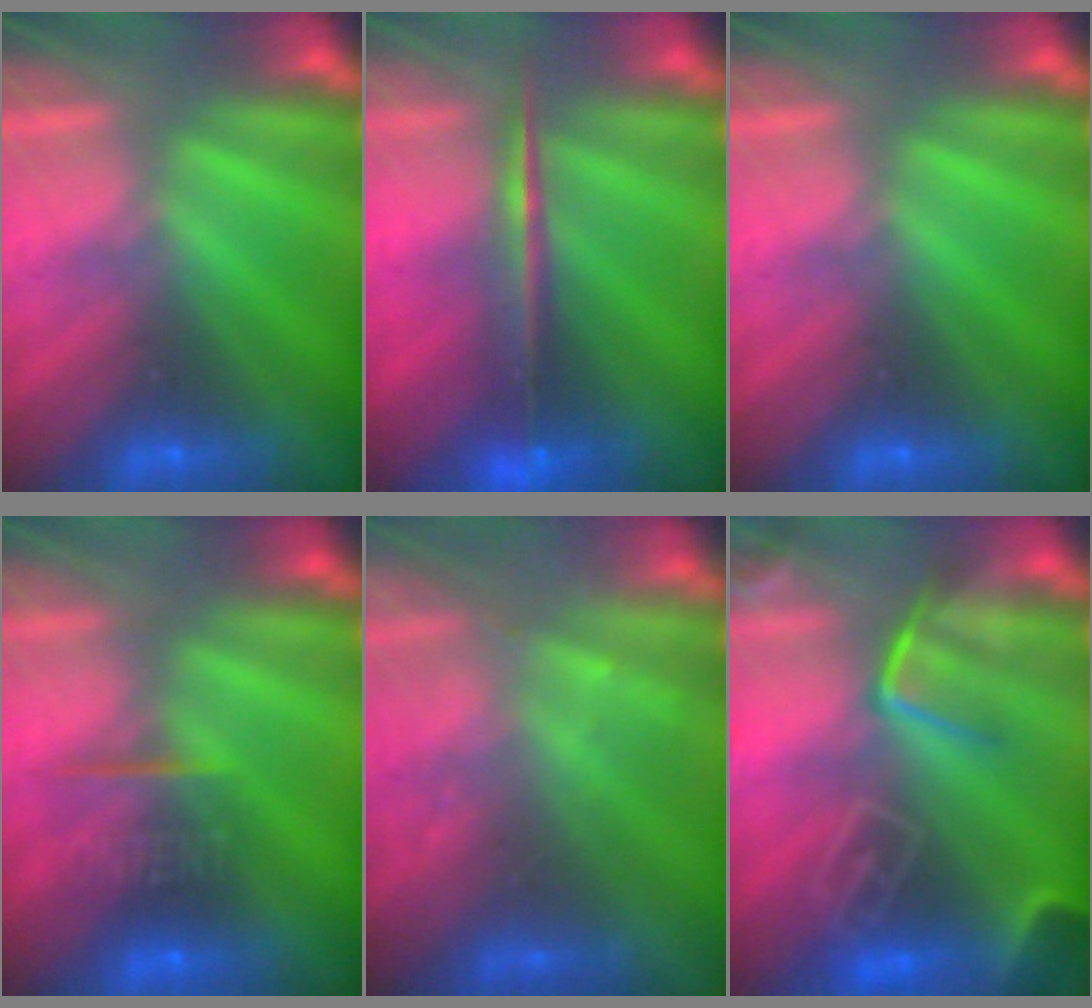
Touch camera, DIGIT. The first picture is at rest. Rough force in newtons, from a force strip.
{"total": 5.6}
{"total": 0.0}
{"total": 9.7}
{"total": 2.3}
{"total": 7.3}